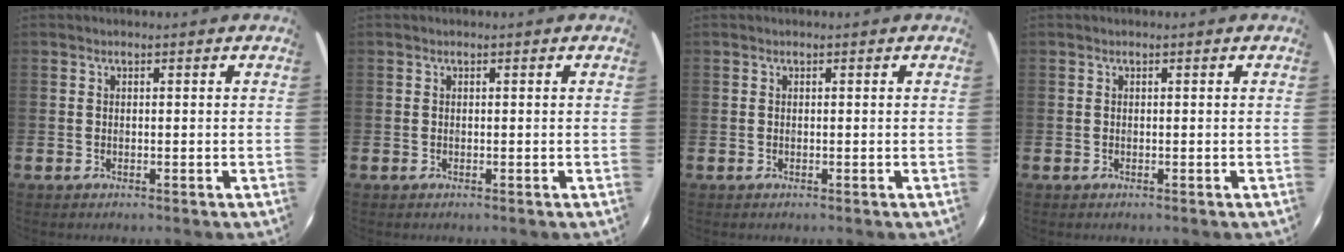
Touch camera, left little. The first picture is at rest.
{"total": 0.0}
{"total": 0.0}
{"total": 0.0}